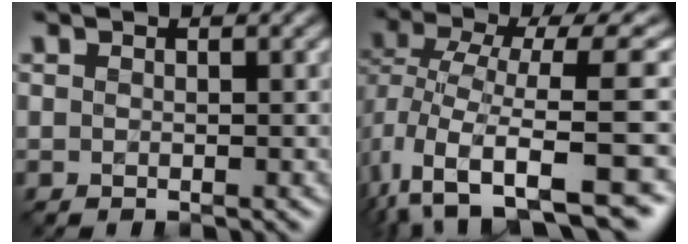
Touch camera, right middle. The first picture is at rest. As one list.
[{"total": 10.0, "force": [-3.3, 4.3, 8.4], "torque": [-0.163, -0.007, -0.041]}]